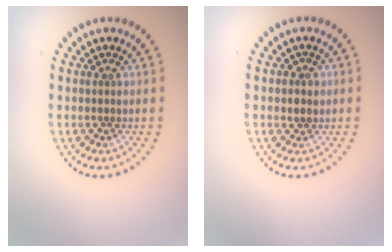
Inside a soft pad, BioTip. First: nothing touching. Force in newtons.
{"total": 1.1, "press": 1.1, "slide": 0.3}